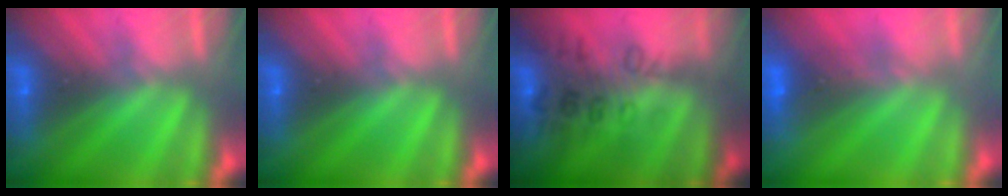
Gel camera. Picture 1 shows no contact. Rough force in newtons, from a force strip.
{"total": 0.0}
{"total": 2.8}
{"total": 1.6}